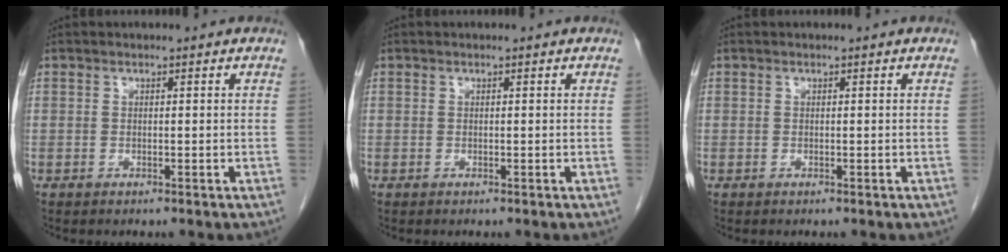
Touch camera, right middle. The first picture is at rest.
{"total": 0.0}
{"total": 0.0}